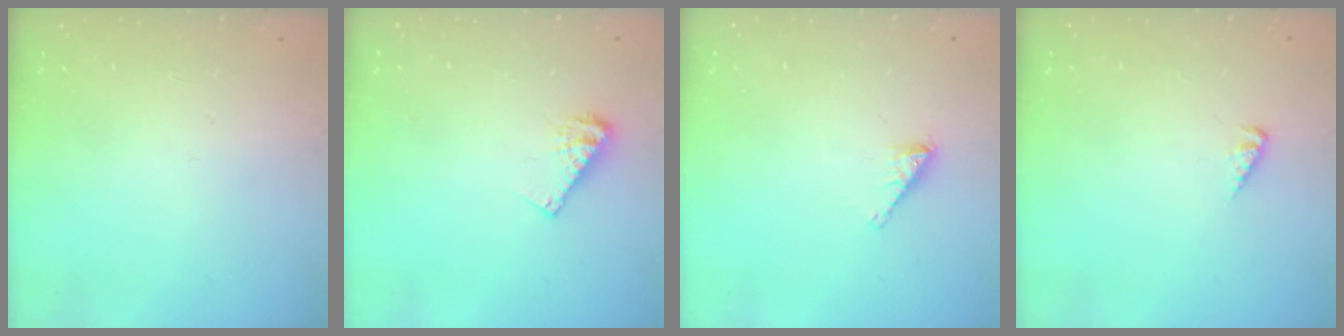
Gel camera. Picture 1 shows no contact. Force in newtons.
{"total": 6.7, "press": 6.7, "slide": 0.3}
{"total": 1.6, "press": 1.6, "slide": 0.2}
{"total": 1.9, "press": 1.8, "slide": 0.3}